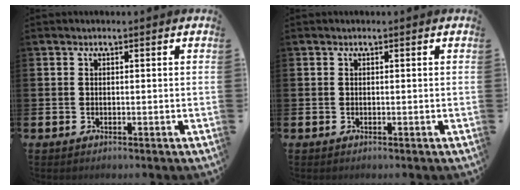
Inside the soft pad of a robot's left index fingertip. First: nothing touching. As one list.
[{"total": 0.0}]